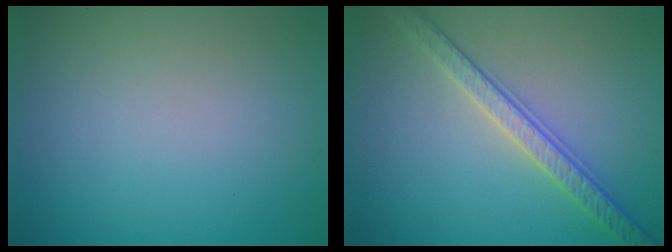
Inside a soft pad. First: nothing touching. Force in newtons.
{"total": 3.6, "press": 3.3, "slide": 1.4}